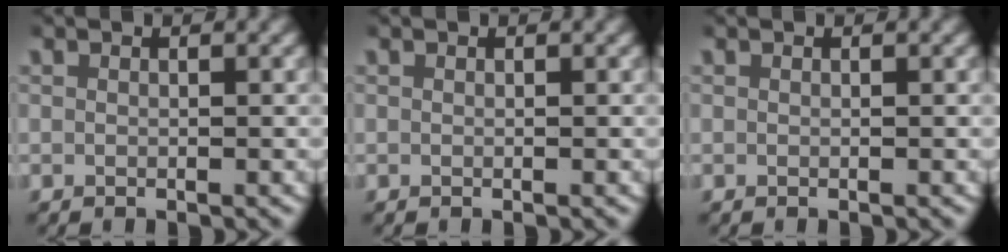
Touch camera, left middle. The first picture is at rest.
{"total": 0.0}
{"total": 0.0}